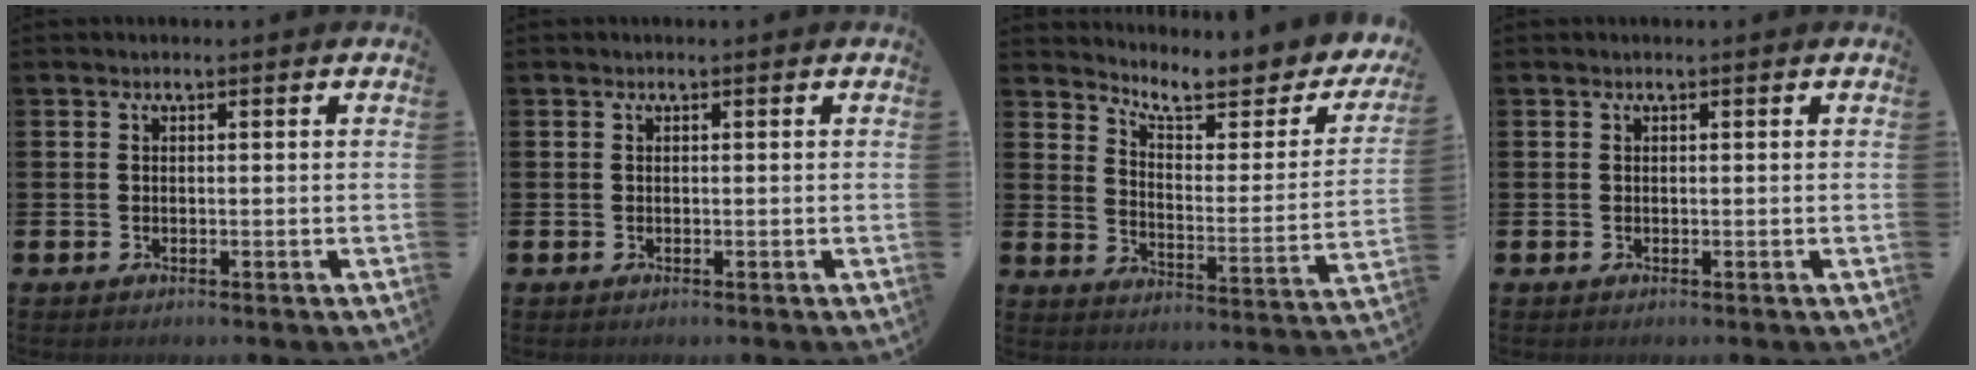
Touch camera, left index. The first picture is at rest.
{"total": 0.0}
{"total": 7.6, "force": [6.6, 1.8, 3.2], "torque": [-0.078, -0.049, 0.110]}
{"total": 0.0}